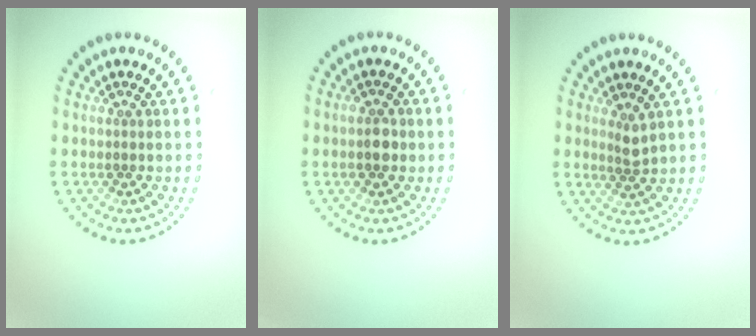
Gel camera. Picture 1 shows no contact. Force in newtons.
{"total": 1.7, "press": 1.7, "slide": 0.3}
{"total": 1.6, "press": 1.2, "slide": 1.0}